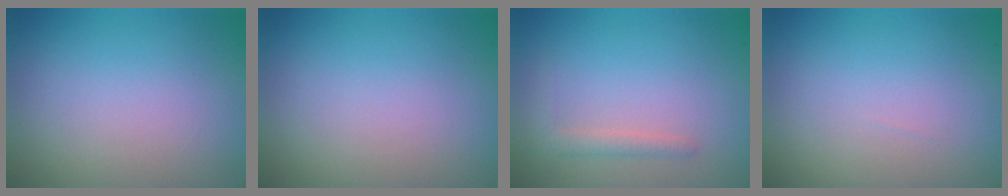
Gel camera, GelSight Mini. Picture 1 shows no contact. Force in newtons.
{"total": 0.0}
{"total": 1.6, "press": 1.6, "slide": 0.1}
{"total": 0.0}